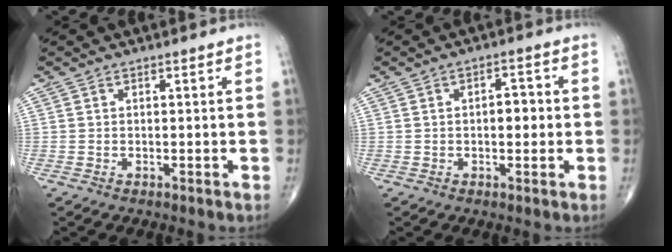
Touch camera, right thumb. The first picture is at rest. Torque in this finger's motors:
{"motor_torque": [0.18, -0.28, 0.33, 0.17, 0.07]}